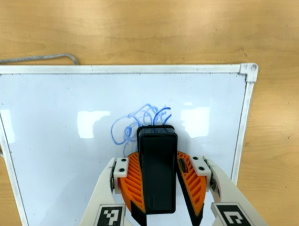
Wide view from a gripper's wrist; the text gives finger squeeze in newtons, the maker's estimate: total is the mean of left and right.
{"total": 13.7, "left": 14.6, "right": 12.7}